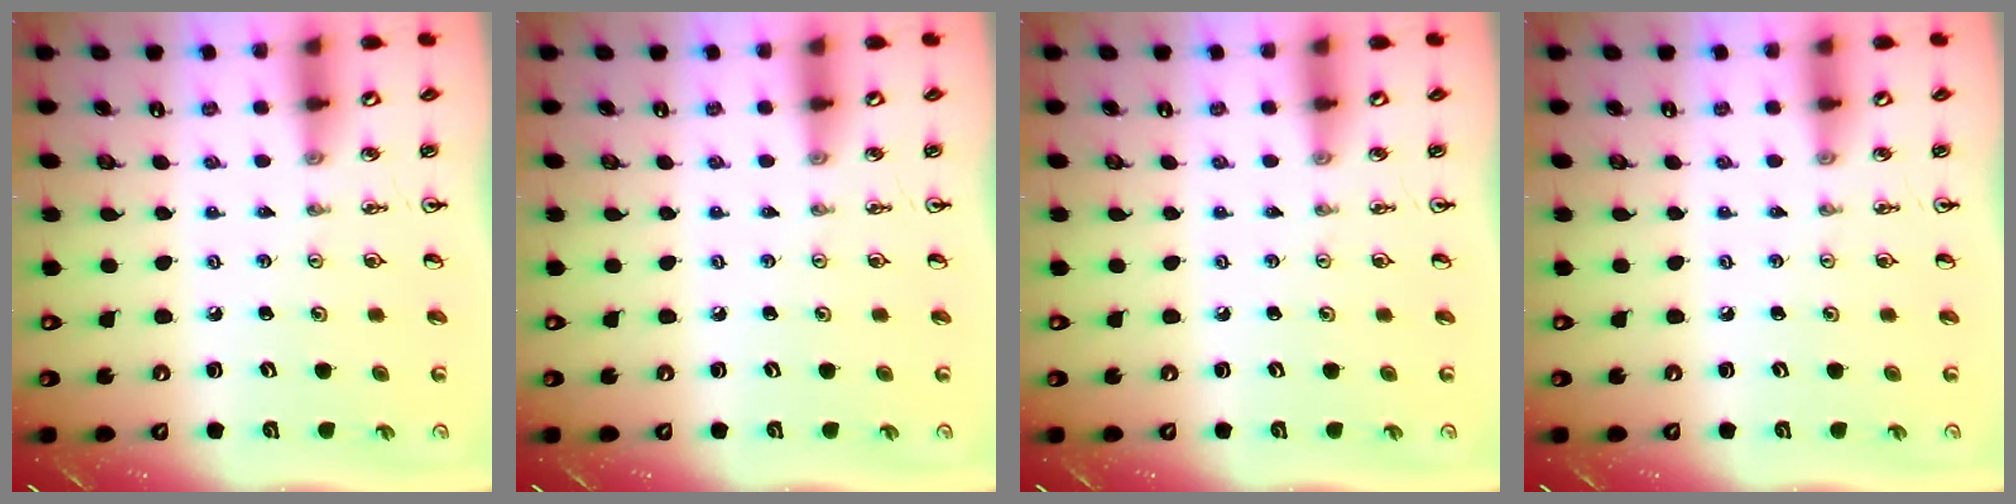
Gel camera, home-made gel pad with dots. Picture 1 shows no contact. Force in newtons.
{"total": 0.0}
{"total": 0.0}
{"total": 0.0}